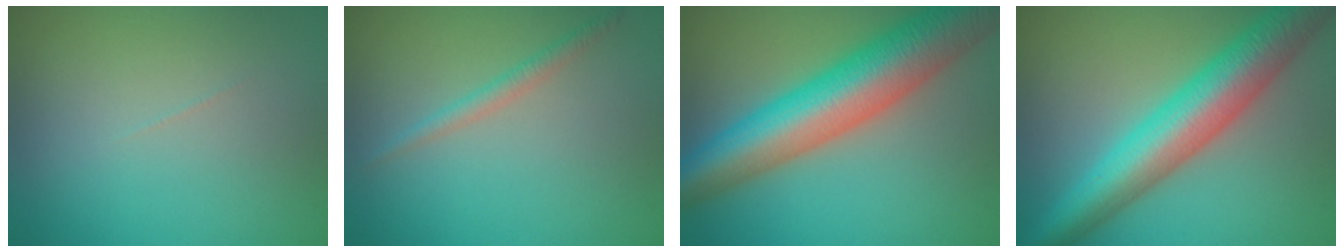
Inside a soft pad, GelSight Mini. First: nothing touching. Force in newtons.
{"total": 1.4, "press": 1.4, "slide": 0.0}
{"total": 11.2, "press": 11.2, "slide": 0.4}
{"total": 8.8, "press": 8.8, "slide": 0.1}